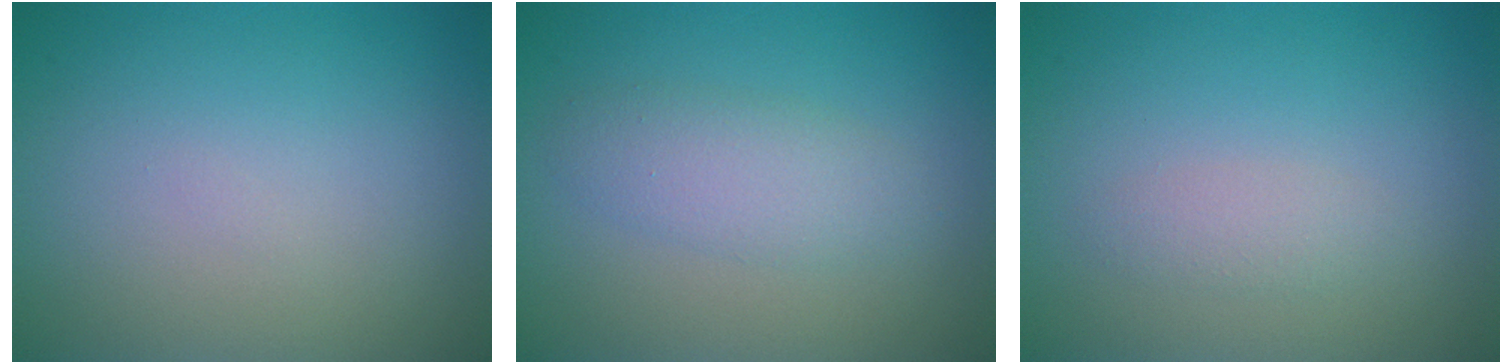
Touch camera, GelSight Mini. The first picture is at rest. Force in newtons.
{"total": 2.7, "press": 2.7, "slide": 0.0}
{"total": 1.3, "press": 1.3, "slide": 0.1}